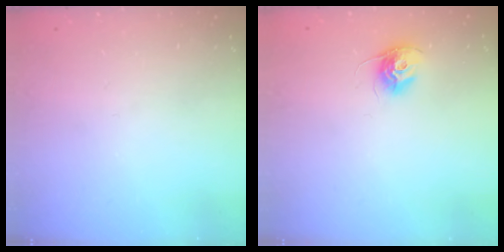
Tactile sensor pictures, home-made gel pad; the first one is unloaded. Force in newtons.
{"total": 10.3, "press": 10.3, "slide": 0.5}